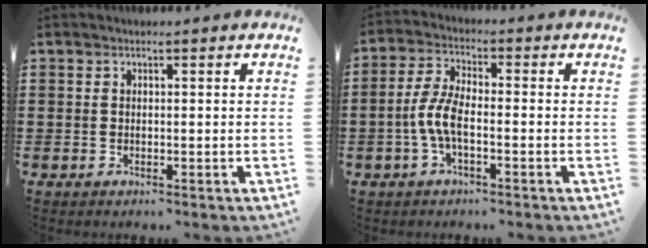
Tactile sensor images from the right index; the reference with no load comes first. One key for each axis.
{"total": 5.6, "fx": -1.7, "fy": 1.9, "fz": 5.0, "tx": -0.129, "ty": -0.010, "tz": -0.043}